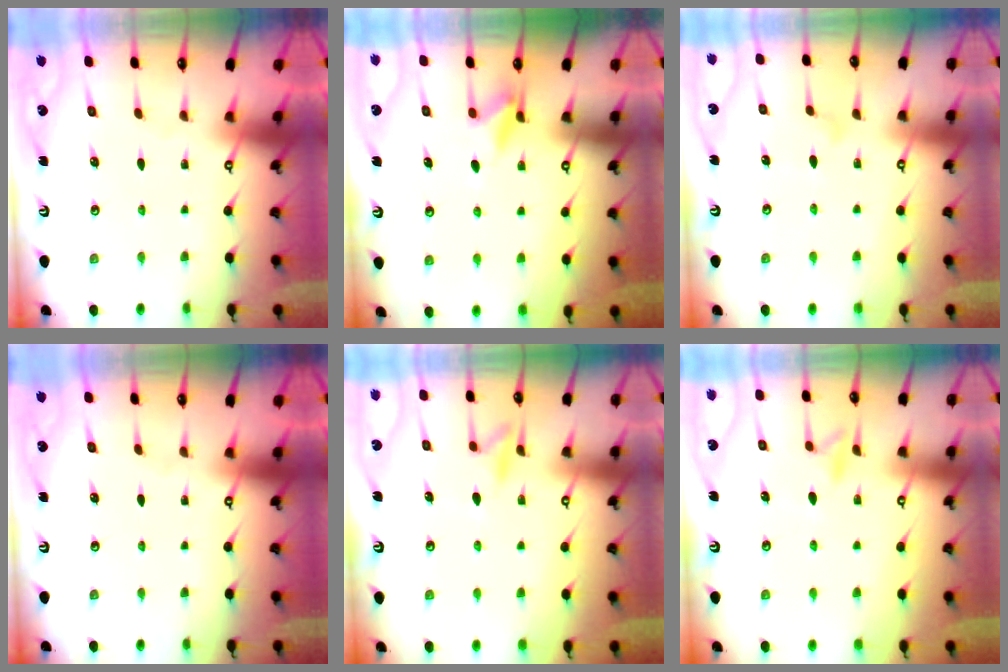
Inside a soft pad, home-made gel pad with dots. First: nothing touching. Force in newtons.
{"total": 8.5, "press": 8.4, "slide": 1.1}
{"total": 6.8, "press": 6.7, "slide": 0.4}
{"total": 0.0}
{"total": 11.5, "press": 11.5, "slide": 1.1}
{"total": 9.9, "press": 9.9, "slide": 0.9}